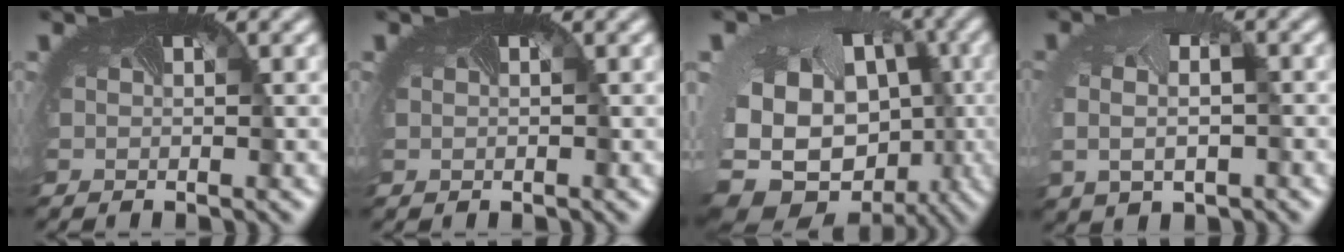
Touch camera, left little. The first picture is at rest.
{"total": 0.5, "force": [0.1, 0.4, 0.3], "torque": [-0.006, 0.001, 0.003]}
{"total": 17.6, "force": [-3.6, 13.7, 10.5], "torque": [-0.212, -0.051, -0.049]}
{"total": 5.0, "force": [-0.4, 3.4, 3.6], "torque": [-0.074, -0.012, 0.013]}